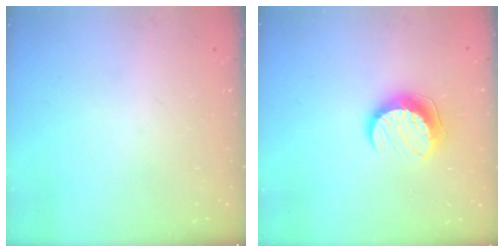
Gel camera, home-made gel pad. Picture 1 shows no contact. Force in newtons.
{"total": 10.4, "press": 10.4, "slide": 0.2}